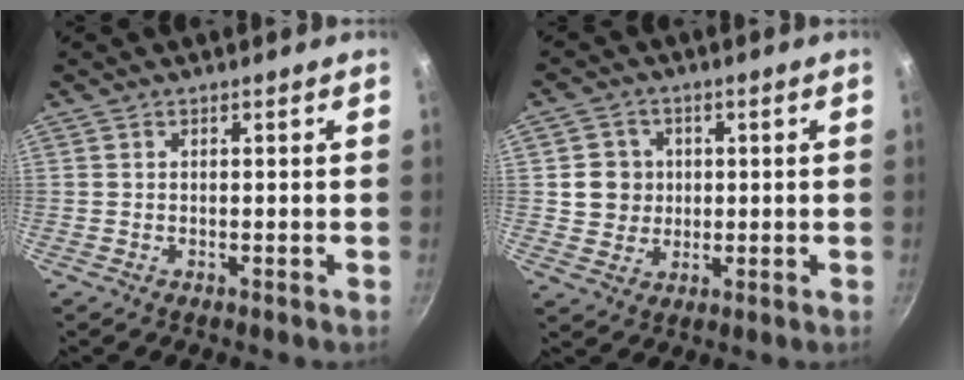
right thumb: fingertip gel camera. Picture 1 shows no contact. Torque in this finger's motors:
{"motor_torque": [-0.47, 0.62, 0.30, -0.30, 0.06]}